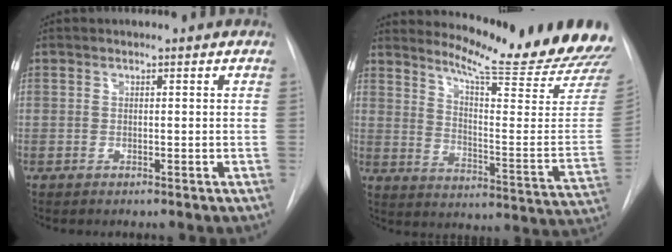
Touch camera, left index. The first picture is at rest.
{"total": 20.1, "force": [18.8, -0.7, 7.2], "torque": [-0.116, -0.136, 0.237]}